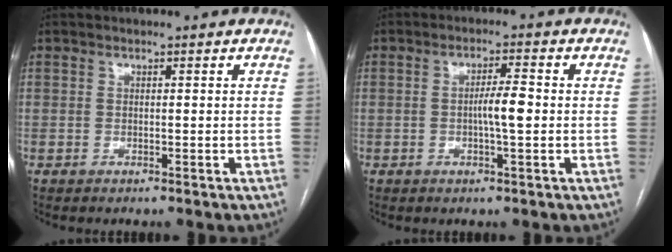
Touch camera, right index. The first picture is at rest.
{"total": 4.1, "force": [-0.4, 0.3, 4.1], "torque": [-0.072, 0.001, -0.007]}